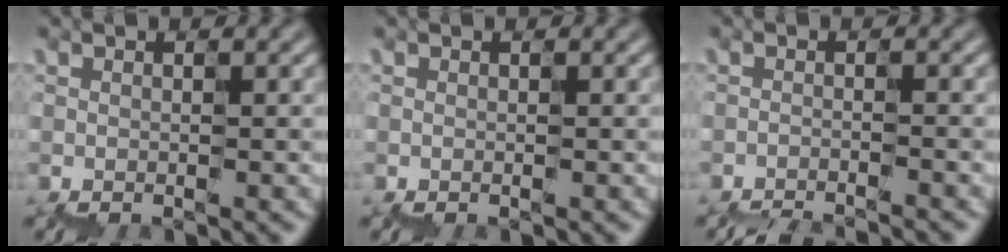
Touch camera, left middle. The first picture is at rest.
{"total": 0.0}
{"total": 2.7, "force": [-2.7, -0.4, -0.4], "torque": [-0.003, -0.014, -0.045]}